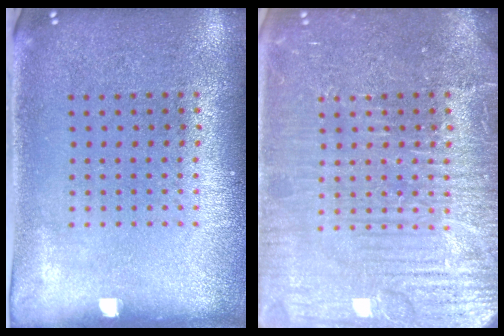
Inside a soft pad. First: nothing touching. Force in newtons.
{"total": 7.0, "press": 6.9, "slide": 0.9}